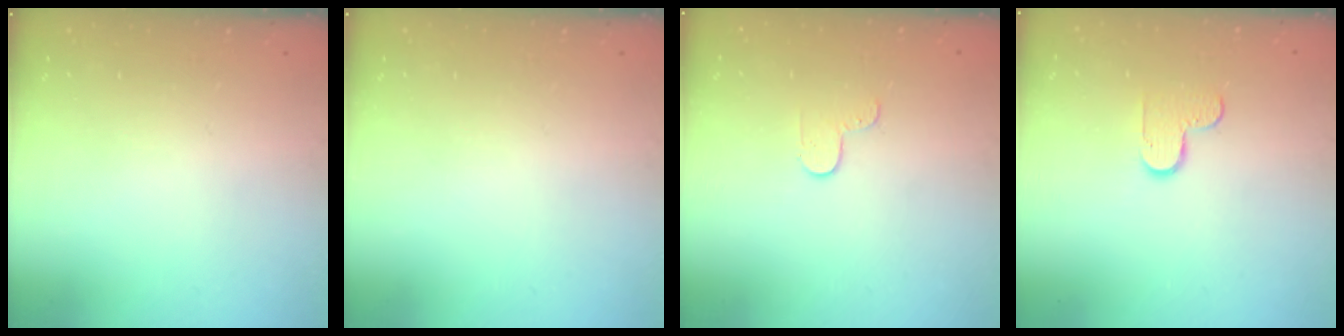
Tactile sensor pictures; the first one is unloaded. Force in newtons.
{"total": 0.0}
{"total": 3.7, "press": 3.6, "slide": 0.3}
{"total": 5.1, "press": 5.0, "slide": 0.5}